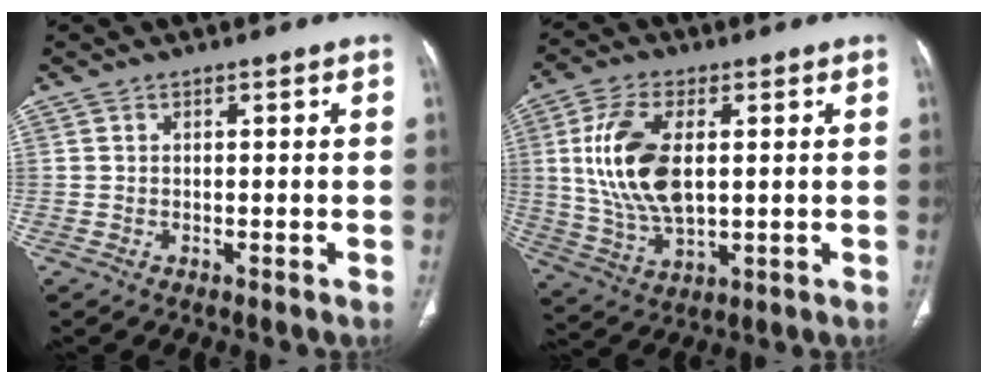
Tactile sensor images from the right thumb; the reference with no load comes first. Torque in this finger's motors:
{"motor_torque": [-0.70, 1.33, 1.12, 1.08, 0.32]}